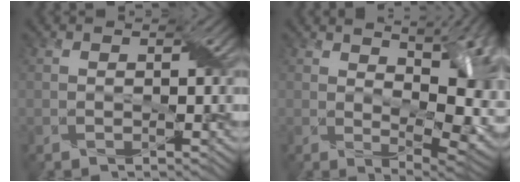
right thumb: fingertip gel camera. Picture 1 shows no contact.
{"total": 13.5, "force": [3.4, 6.6, 11.4], "torque": [-0.137, 0.004, 0.070]}